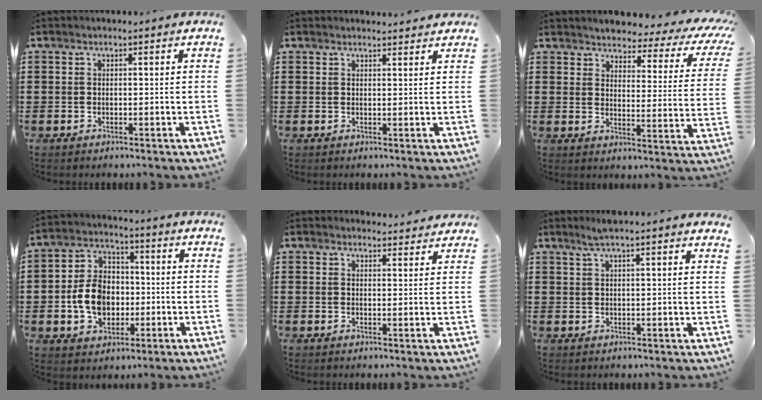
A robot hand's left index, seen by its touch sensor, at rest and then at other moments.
{"total": 1.5, "force": [1.5, 0.1, 0.2], "torque": [-0.007, -0.001, 0.030]}
{"total": 3.0, "force": [2.8, 0.7, 0.8], "torque": [-0.029, -0.026, 0.039]}
{"total": 8.6, "force": [-1.4, 6.7, 5.1], "torque": [-0.120, 0.012, -0.030]}
{"total": 2.5, "force": [2.4, 0.4, 0.2], "torque": [-0.002, -0.010, 0.045]}
{"total": 3.3, "force": [2.8, -0.5, 1.7], "torque": [-0.041, 0.002, 0.051]}